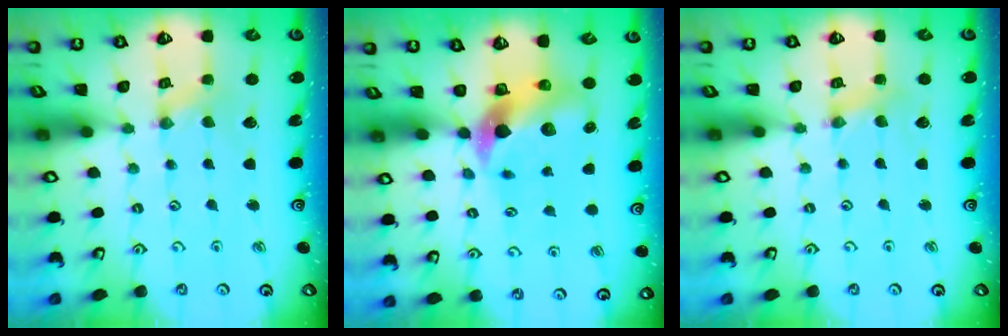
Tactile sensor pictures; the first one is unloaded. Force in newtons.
{"total": 9.2, "press": 9.1, "slide": 1.3}
{"total": 2.5, "press": 2.5, "slide": 0.3}